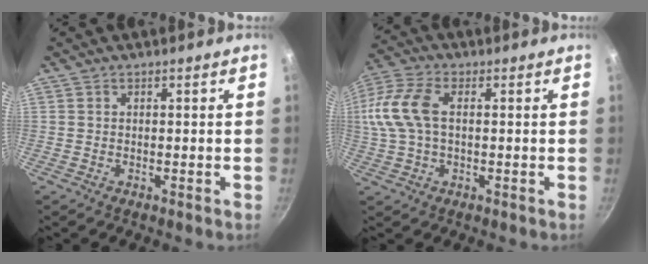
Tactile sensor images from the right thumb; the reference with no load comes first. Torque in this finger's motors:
{"motor_torque": [-0.05, 1.47, 1.21, 0.08, 0.15]}